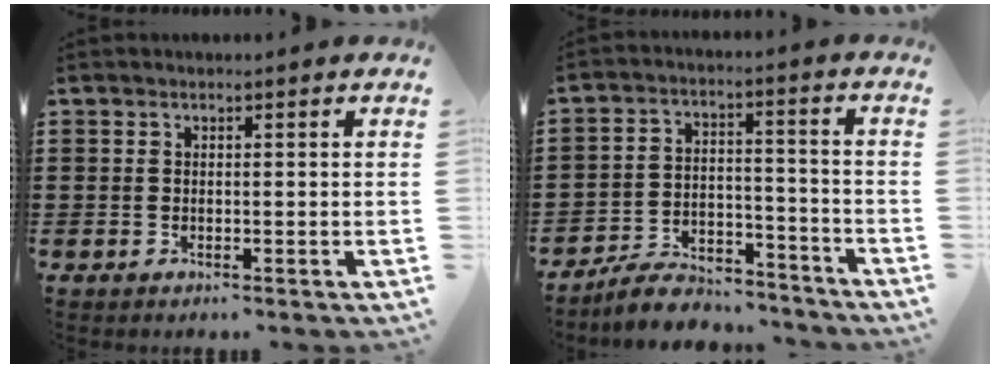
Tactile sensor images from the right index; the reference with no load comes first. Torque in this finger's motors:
{"motor_torque": [-0.78, 0.73, -0.09, -0.21]}